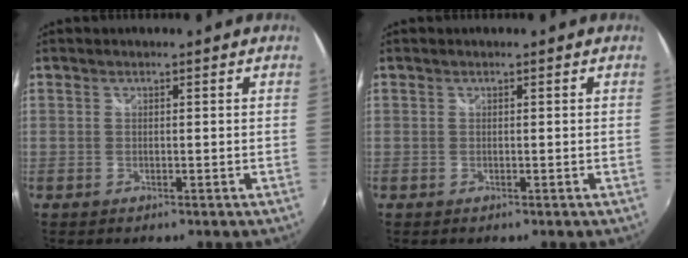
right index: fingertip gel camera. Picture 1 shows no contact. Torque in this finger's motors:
{"motor_torque": [0.00, 0.00, 0.00, 0.00]}